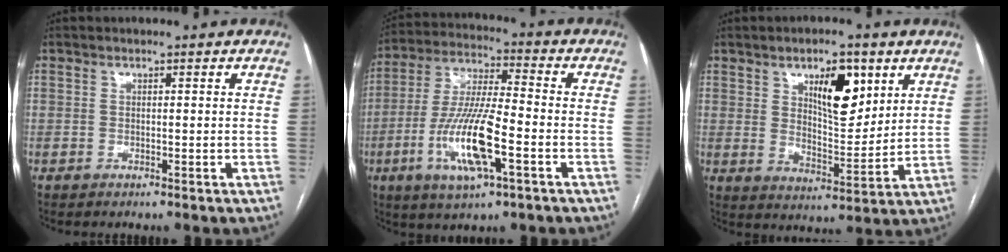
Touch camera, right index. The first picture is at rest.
{"total": 14.4, "force": [-4.8, 2.4, 13.4], "torque": [-0.273, -0.009, -0.086]}
{"total": 10.2, "force": [4.9, 4.0, 8.1], "torque": [-0.131, 0.001, 0.086]}